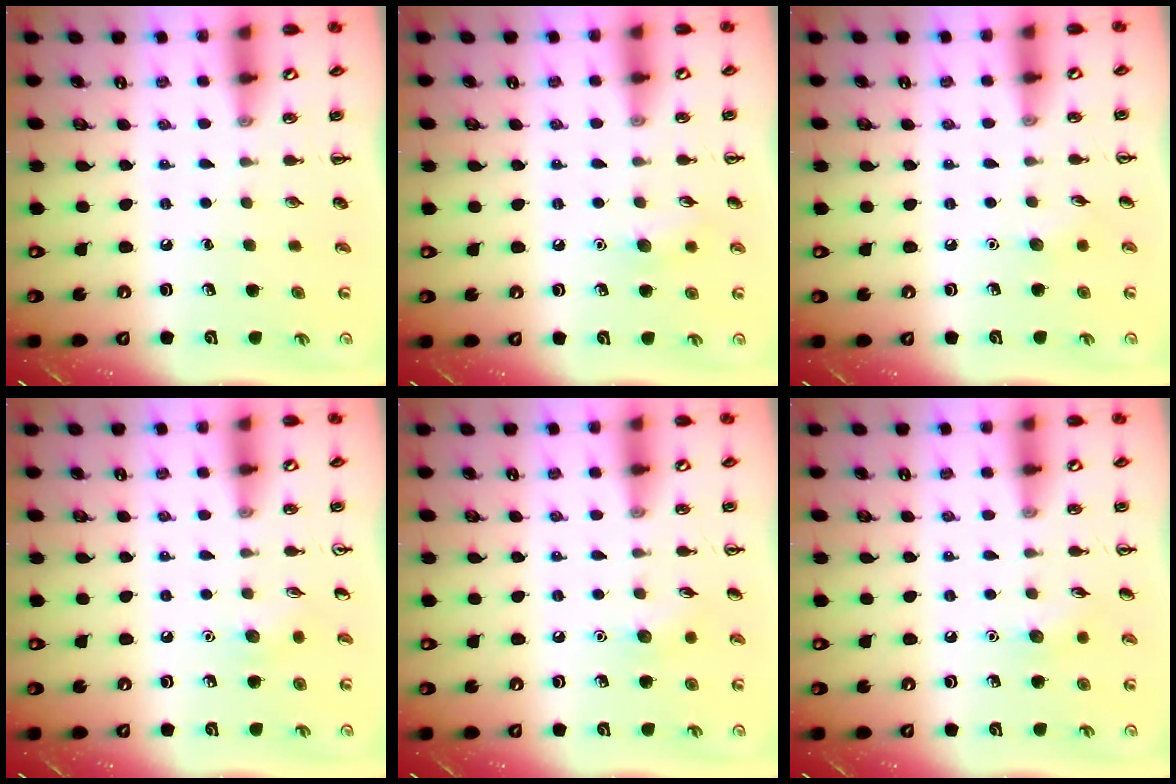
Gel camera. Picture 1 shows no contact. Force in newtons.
{"total": 6.2, "press": 6.0, "slide": 1.7}
{"total": 4.7, "press": 4.6, "slide": 1.0}
{"total": 4.7, "press": 4.5, "slide": 1.4}
{"total": 5.6, "press": 5.4, "slide": 1.7}
{"total": 5.6, "press": 5.4, "slide": 1.7}